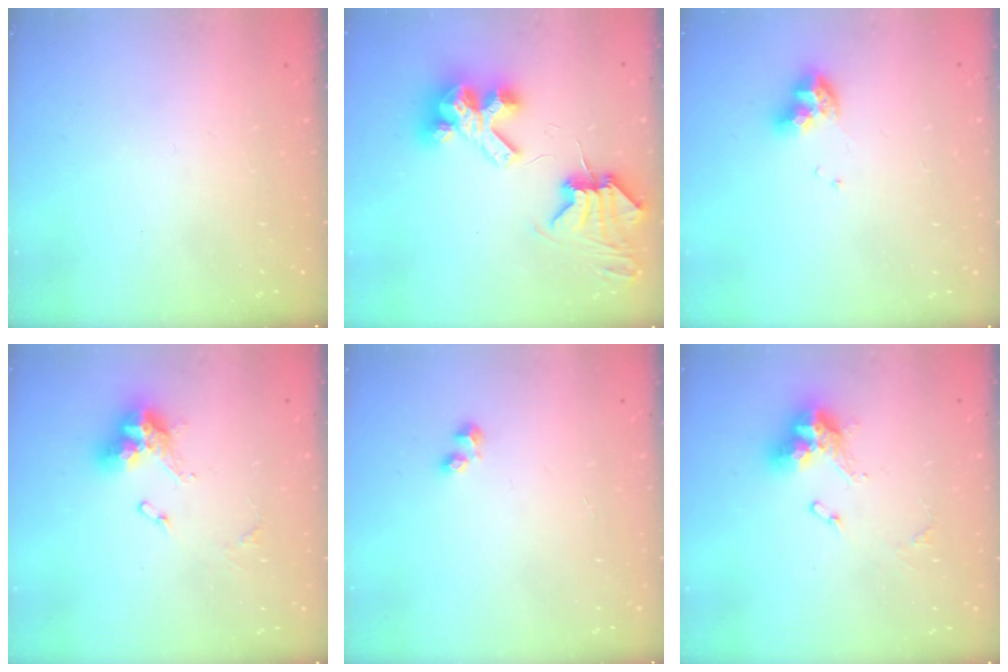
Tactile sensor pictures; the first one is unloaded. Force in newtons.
{"total": 9.1, "press": 9.0, "slide": 1.3}
{"total": 8.6, "press": 8.5, "slide": 0.9}
{"total": 11.5, "press": 11.4, "slide": 1.4}
{"total": 1.7, "press": 1.6, "slide": 0.6}
{"total": 11.5, "press": 11.4, "slide": 1.4}